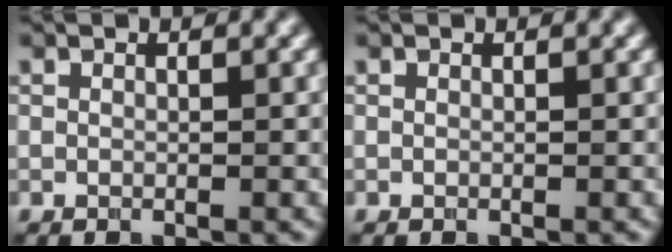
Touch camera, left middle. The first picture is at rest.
{"total": 0.0}